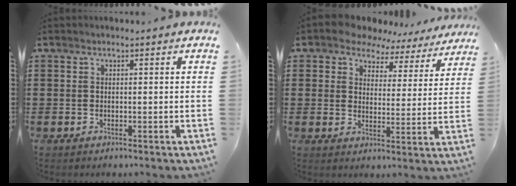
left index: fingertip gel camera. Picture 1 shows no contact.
{"total": 5.1, "force": [4.5, 2.3, 0.5], "torque": [-0.037, -0.019, 0.078]}